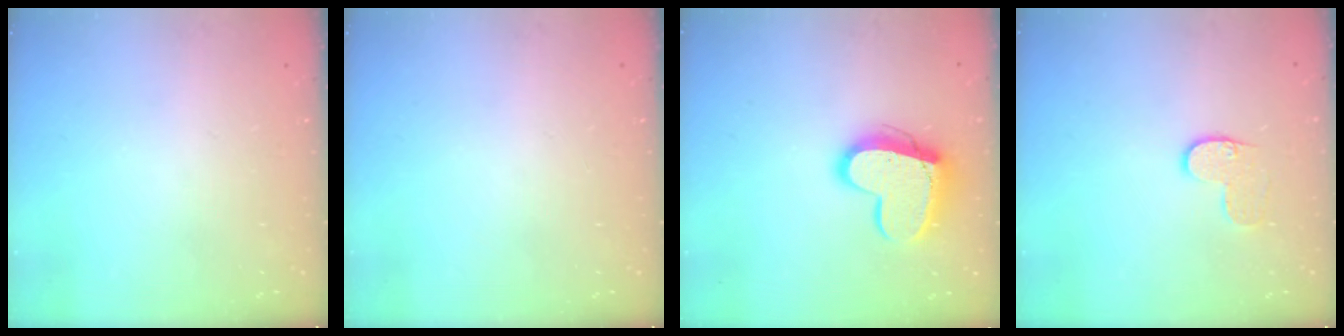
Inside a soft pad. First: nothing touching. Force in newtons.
{"total": 0.0}
{"total": 14.0, "press": 14.0, "slide": 0.6}
{"total": 6.7, "press": 6.7, "slide": 0.1}